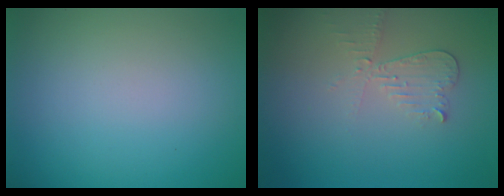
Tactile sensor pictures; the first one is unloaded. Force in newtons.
{"total": 2.1, "press": 2.1, "slide": 0.1}